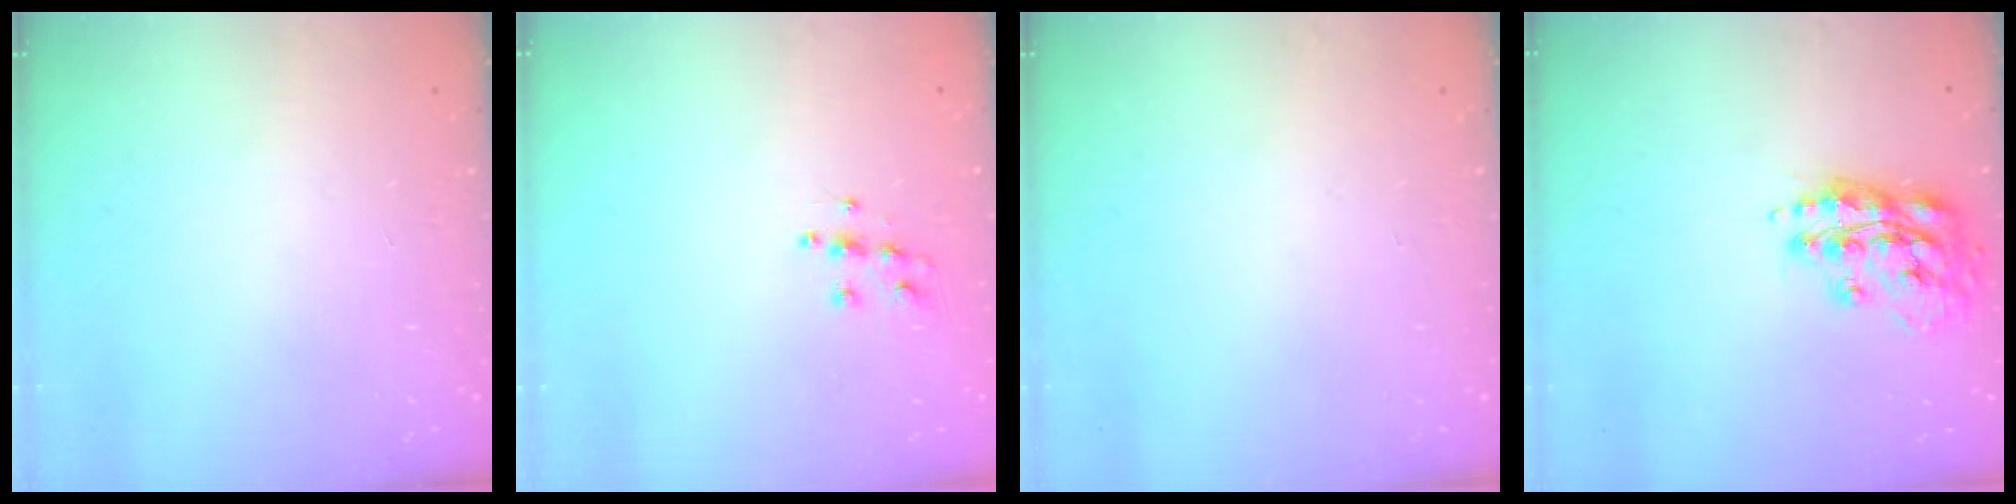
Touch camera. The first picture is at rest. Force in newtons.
{"total": 6.2, "press": 6.2, "slide": 0.2}
{"total": 0.0}
{"total": 17.4, "press": 17.4, "slide": 1.4}